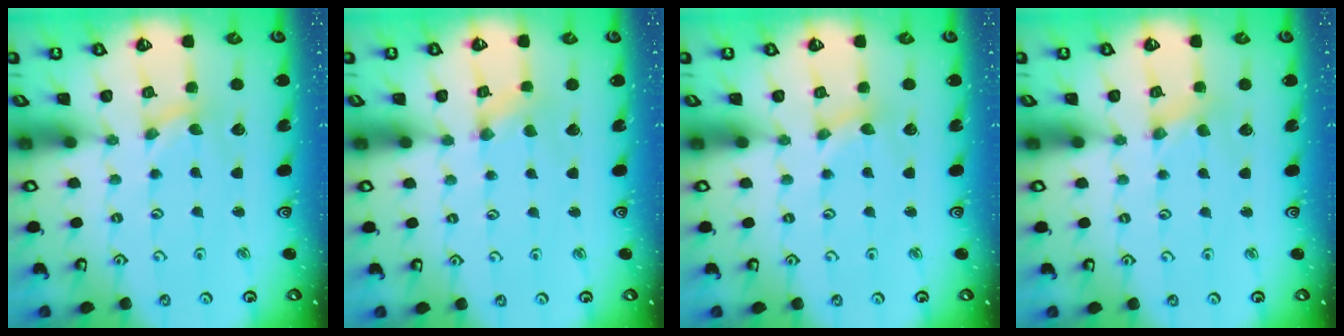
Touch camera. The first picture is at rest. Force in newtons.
{"total": 0.6, "press": 0.5, "slide": 0.2}
{"total": 0.9, "press": 0.9, "slide": 0.2}
{"total": 1.1, "press": 1.1, "slide": 0.2}